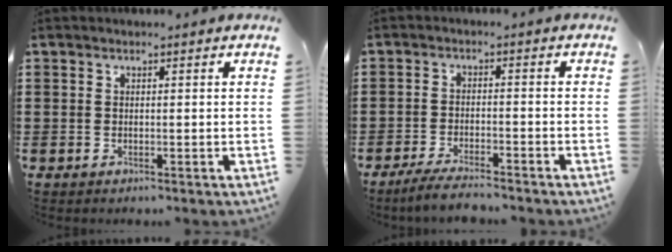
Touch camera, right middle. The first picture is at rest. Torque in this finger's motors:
{"motor_torque": [0.48, -0.40, 0.19, 0.09]}